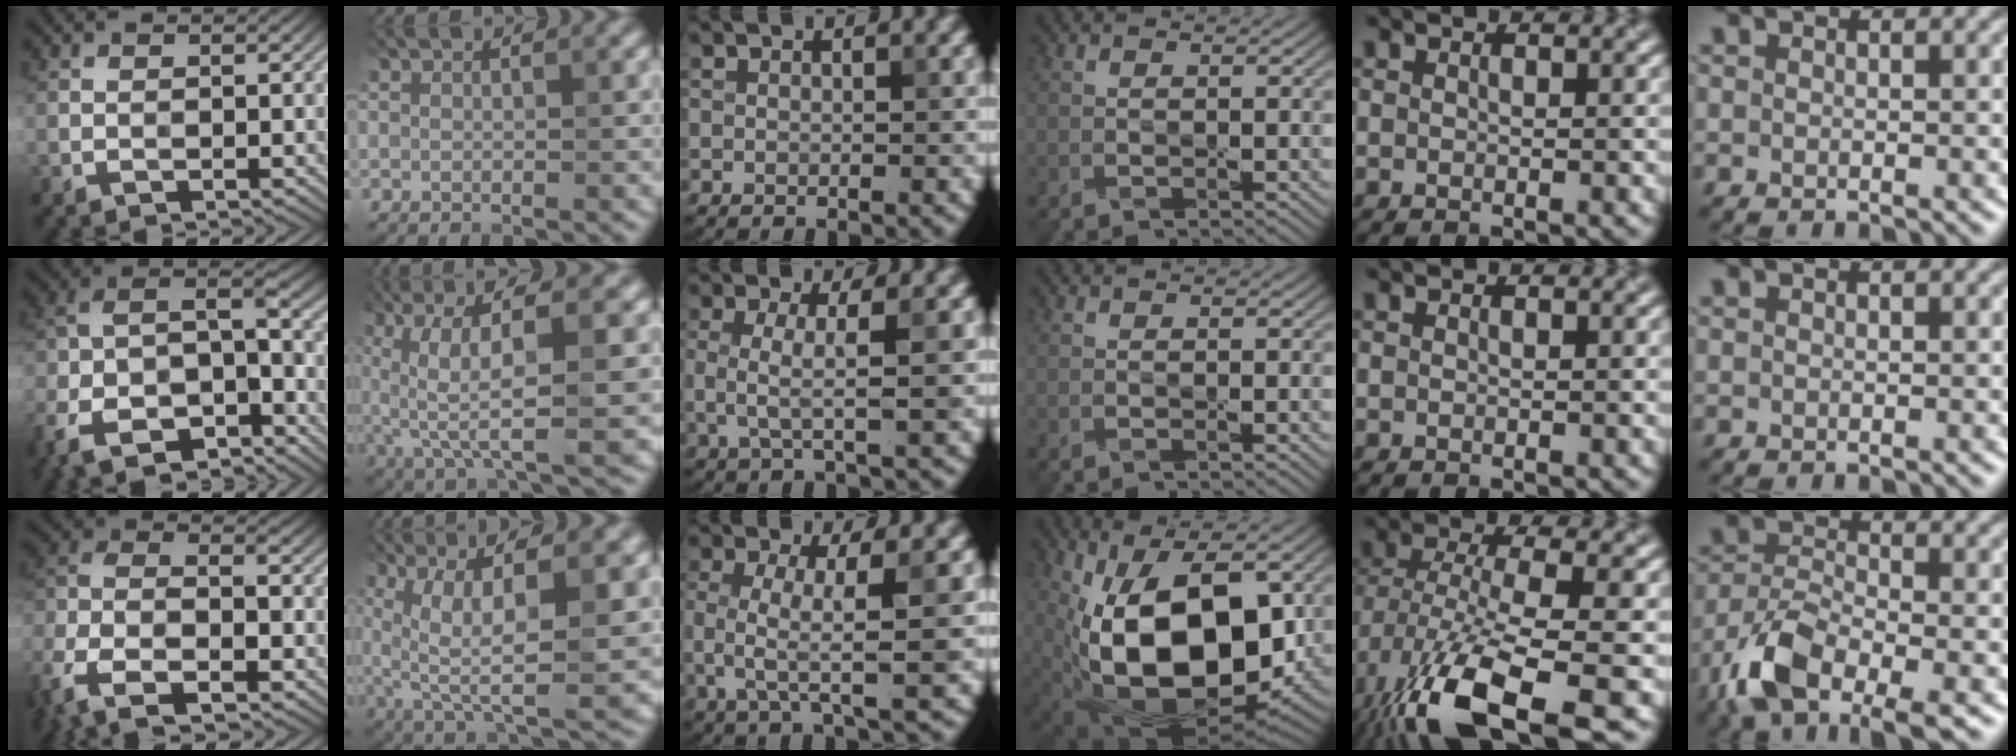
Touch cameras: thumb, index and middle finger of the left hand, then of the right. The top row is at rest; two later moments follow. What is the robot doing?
{"motion": "wipe", "object": "glasses"}